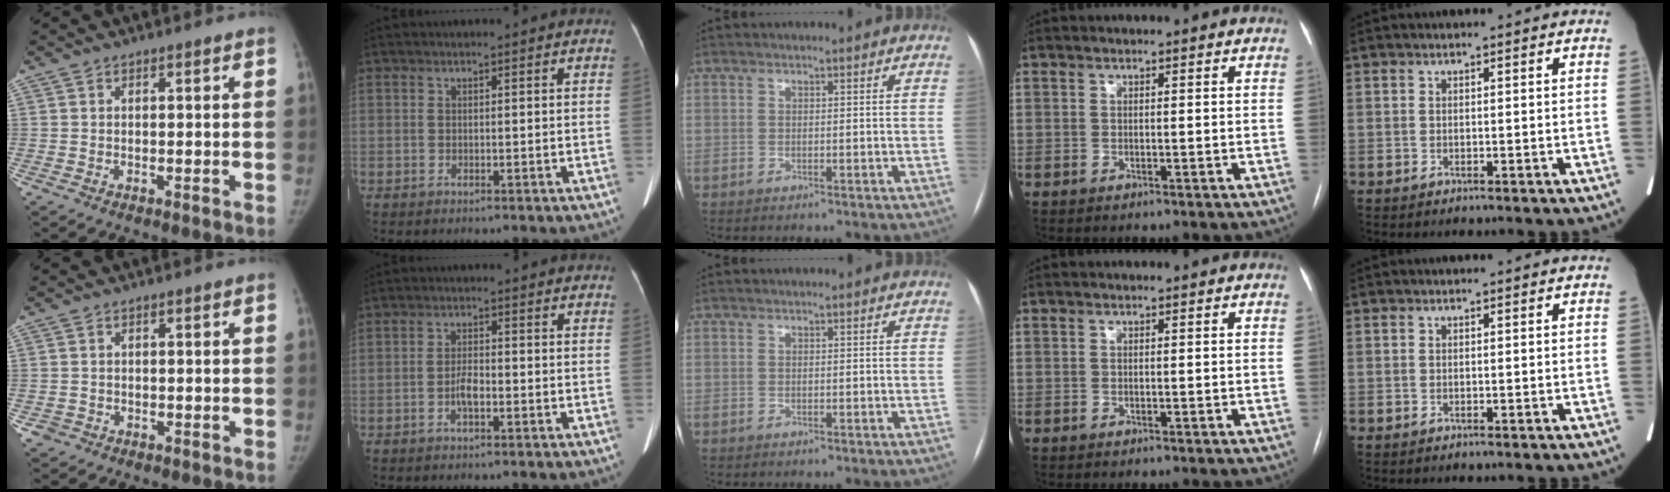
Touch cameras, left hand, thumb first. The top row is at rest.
{"thumb": {"total": 1.3, "force": [-0.6, 1.2, -0.1], "torque": [0.004, 0.005, -0.012]}, "index": {"total": 2.6, "force": [-1.1, 0.8, 2.2], "torque": [-0.042, 0.004, -0.022]}}